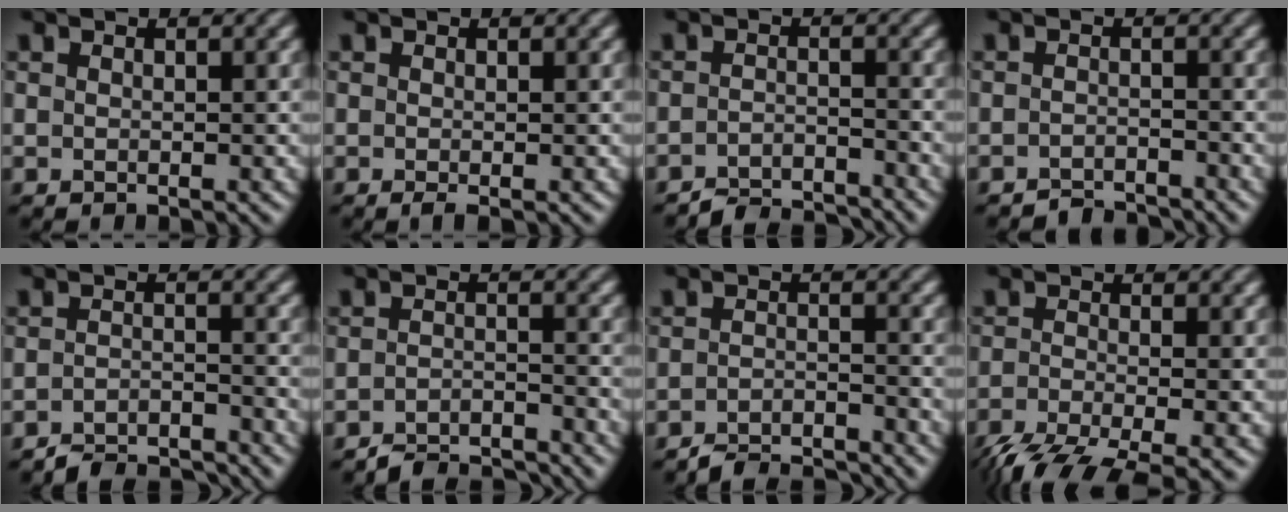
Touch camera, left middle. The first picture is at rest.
{"total": 0.6, "force": [-0.2, 0.0, 0.6], "torque": [-0.012, 0.000, -0.006]}
{"total": 4.2, "force": [-4.0, 0.6, 0.9], "torque": [-0.017, 0.002, -0.073]}
{"total": 2.5, "force": [-2.4, 0.3, 0.2], "torque": [-0.001, 0.007, -0.045]}
{"total": 4.6, "force": [-4.5, 0.7, 1.0], "torque": [-0.019, -0.001, -0.075]}
{"total": 4.6, "force": [-4.5, 0.7, 1.1], "torque": [-0.021, 0.000, -0.077]}
{"total": 4.3, "force": [-4.1, 0.6, 1.1], "torque": [-0.022, 0.000, -0.073]}
{"total": 6.6, "force": [-4.7, 1.6, 4.4], "torque": [-0.085, -0.018, -0.093]}